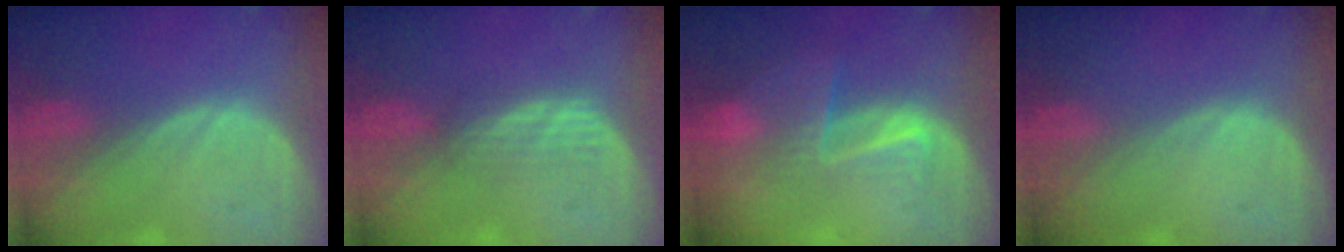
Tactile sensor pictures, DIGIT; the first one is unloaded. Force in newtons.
{"total": 3.1, "press": 2.7, "slide": 1.6}
{"total": 6.6, "press": 5.6, "slide": 3.5}
{"total": 0.0}